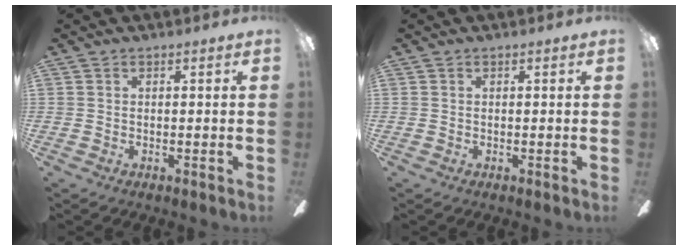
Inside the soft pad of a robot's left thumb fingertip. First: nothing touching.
{"total": 0.0}